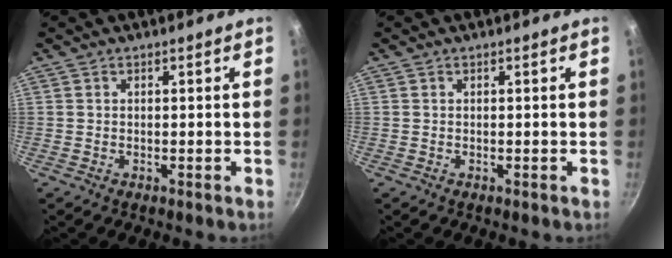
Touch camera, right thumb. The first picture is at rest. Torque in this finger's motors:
{"motor_torque": [0.00, 0.00, -0.01, 0.00, 0.00]}